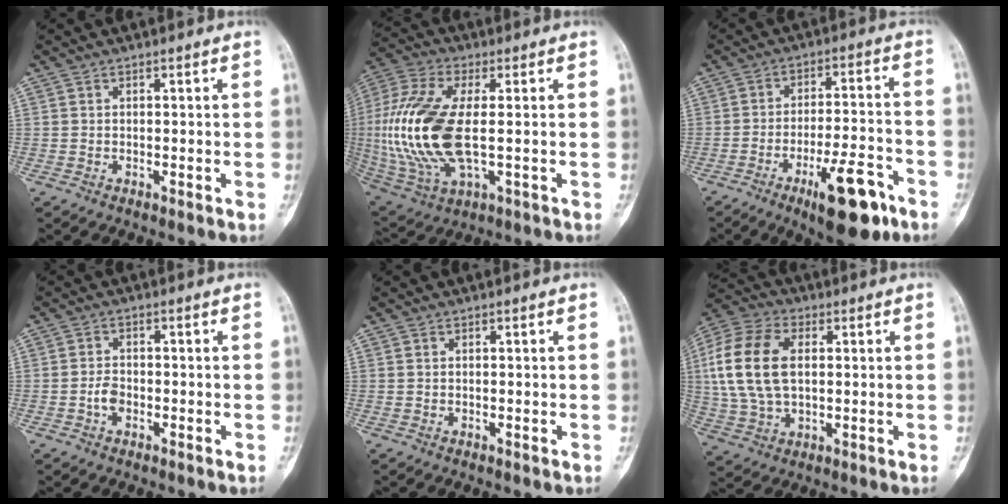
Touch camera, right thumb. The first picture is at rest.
{"total": 19.9, "force": [-0.5, 8.9, 17.8], "torque": [-0.406, -0.005, -0.002]}
{"total": 13.3, "force": [-7.3, 4.1, 10.4], "torque": [-0.151, 0.041, -0.107]}
{"total": 2.5, "force": [-0.9, 1.6, 1.6], "torque": [-0.026, 0.009, -0.021]}
{"total": 0.0}
{"total": 15.6, "force": [2.2, 9.5, 12.1], "torque": [-0.254, 0.012, 0.040]}